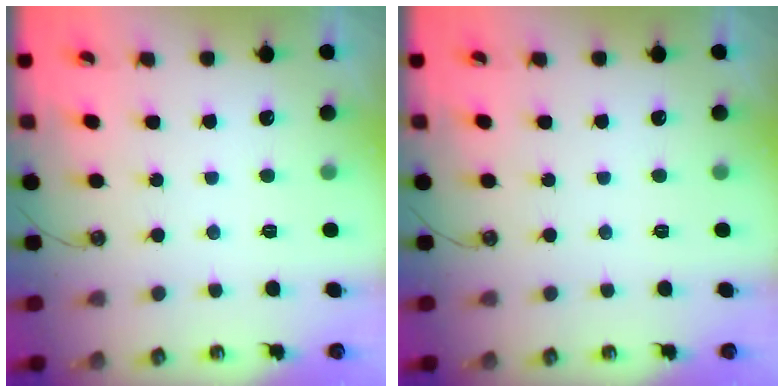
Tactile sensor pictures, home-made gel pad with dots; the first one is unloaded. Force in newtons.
{"total": 0.0}